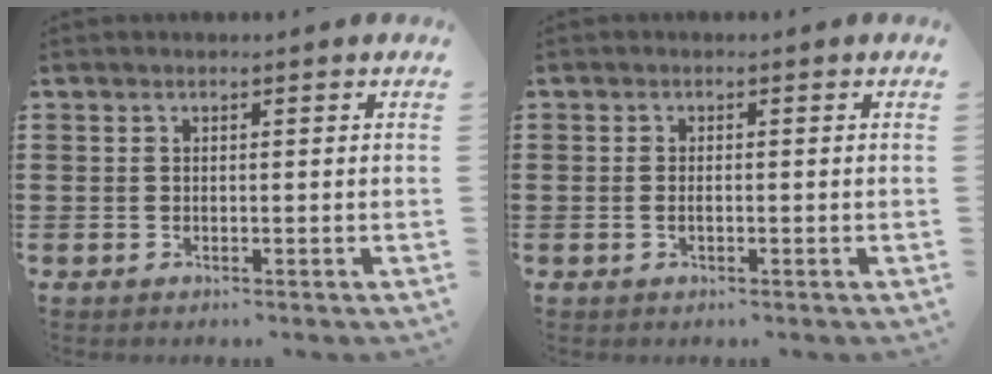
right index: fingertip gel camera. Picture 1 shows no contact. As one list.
[{"total": 1.0, "force": [-0.2, 0.4, 0.9], "torque": [-0.018, -0.002, -0.004]}]